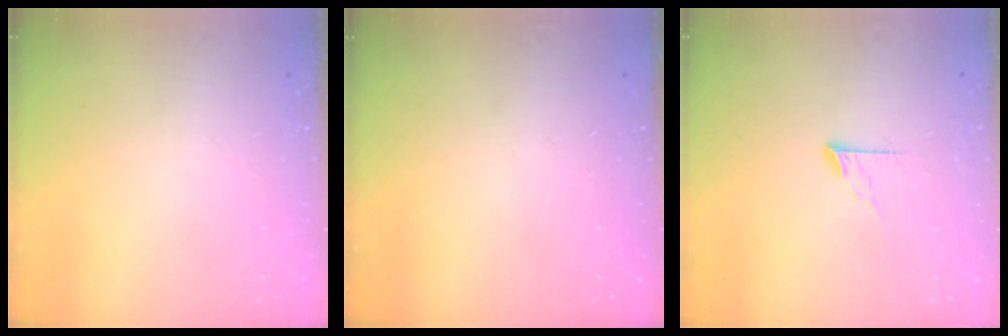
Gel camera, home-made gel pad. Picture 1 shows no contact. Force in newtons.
{"total": 0.0}
{"total": 5.7, "press": 5.7, "slide": 0.6}